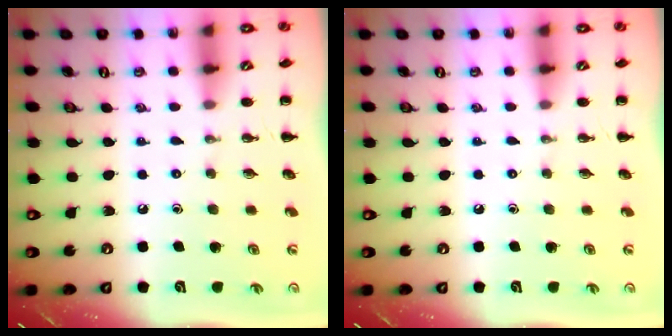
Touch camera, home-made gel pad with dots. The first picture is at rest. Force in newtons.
{"total": 0.0}